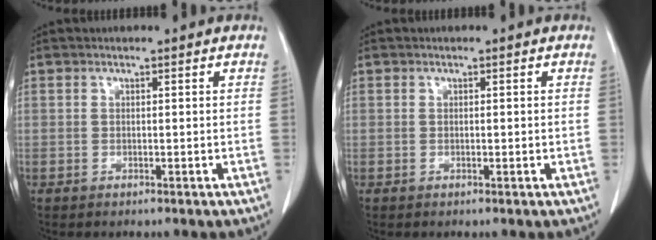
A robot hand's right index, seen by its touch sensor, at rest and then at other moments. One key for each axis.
{"total": 0.0}